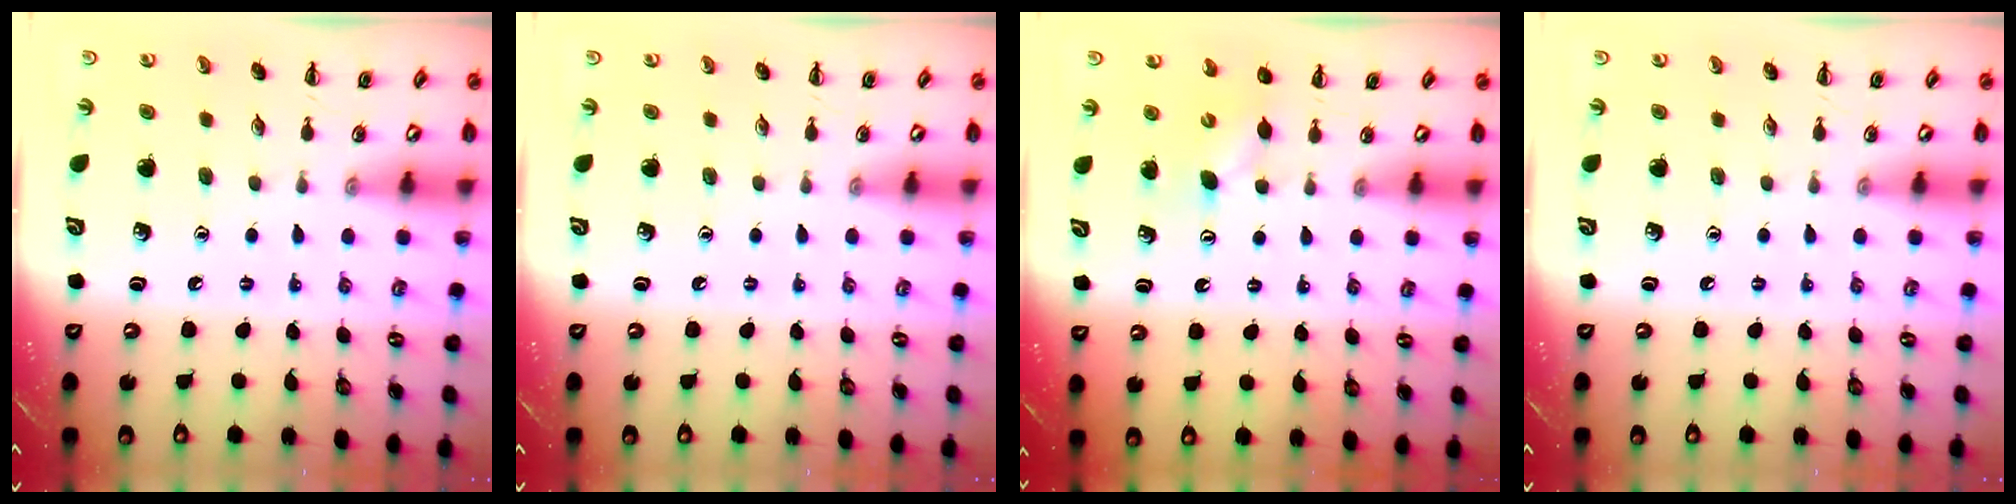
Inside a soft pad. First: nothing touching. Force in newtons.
{"total": 0.0}
{"total": 3.5, "press": 3.4, "slide": 0.8}
{"total": 0.0}